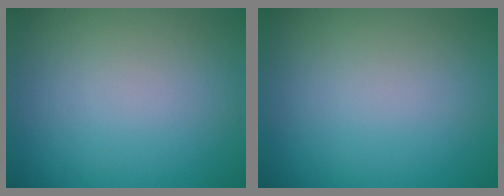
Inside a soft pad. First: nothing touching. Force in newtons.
{"total": 0.0}